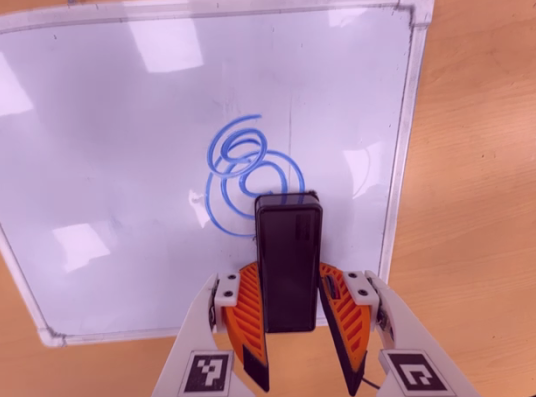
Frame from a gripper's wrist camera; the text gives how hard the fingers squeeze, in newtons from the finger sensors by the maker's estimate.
{"total": 5.7, "left": 5.7, "right": 5.8}